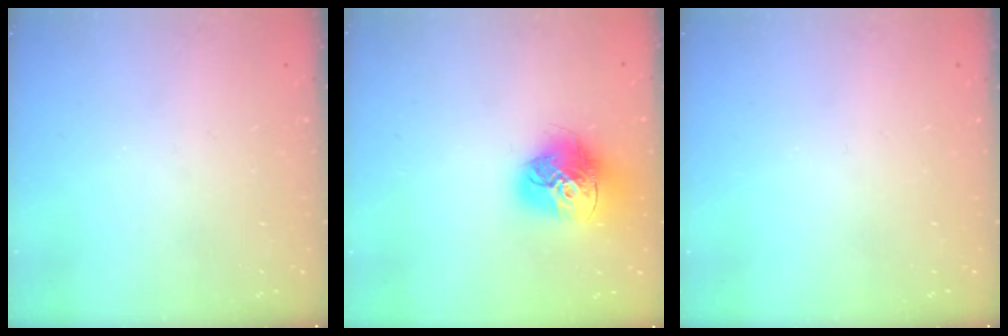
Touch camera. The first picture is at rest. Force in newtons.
{"total": 16.9, "press": 16.8, "slide": 1.7}
{"total": 0.0}